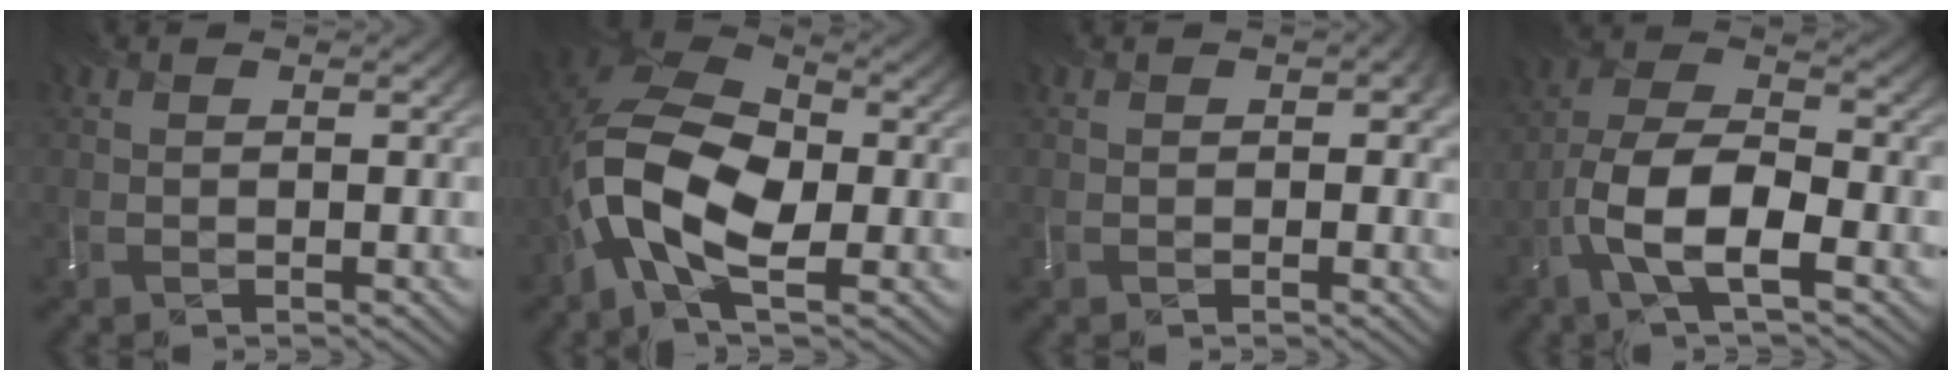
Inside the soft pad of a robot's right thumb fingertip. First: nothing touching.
{"total": 13.2, "force": [-3.1, 6.9, 10.8], "torque": [-0.226, 0.006, -0.076]}
{"total": 3.2, "force": [0.4, 2.4, 2.2], "torque": [-0.017, 0.003, 0.009]}
{"total": 9.3, "force": [-4.4, 3.8, 7.2], "torque": [-0.144, 0.005, -0.095]}